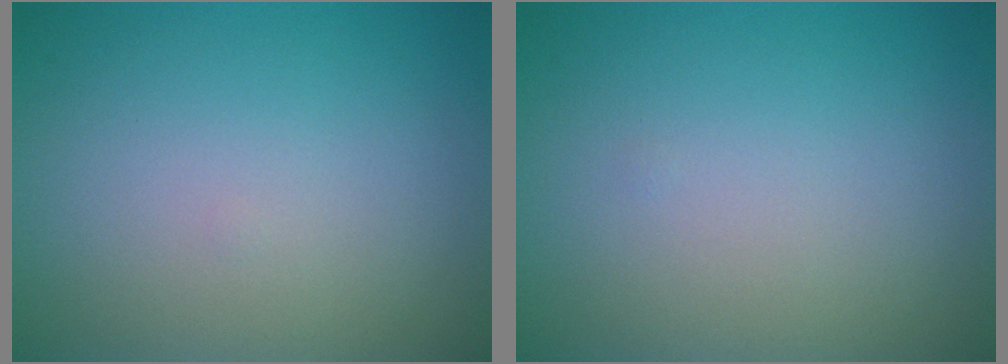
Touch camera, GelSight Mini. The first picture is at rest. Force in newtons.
{"total": 0.0}